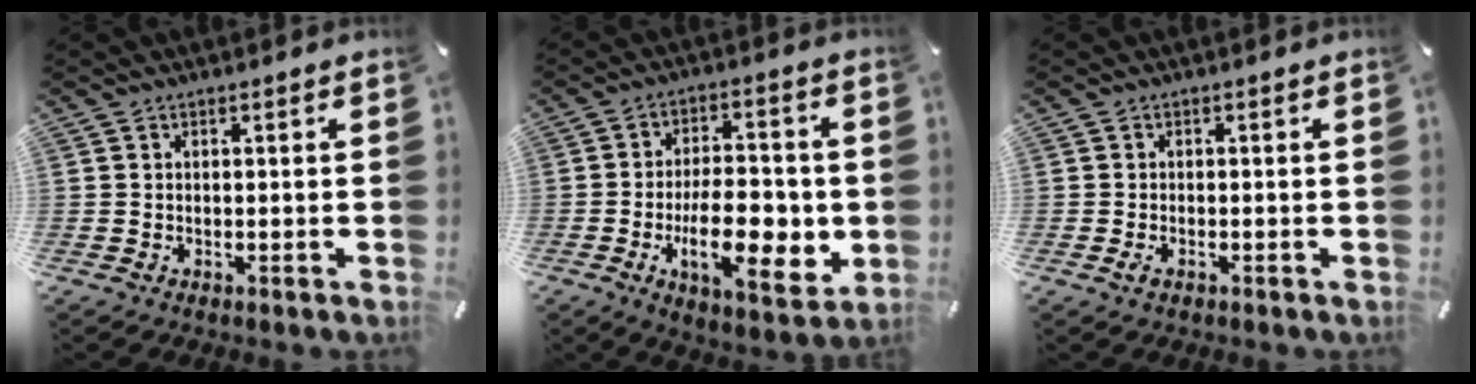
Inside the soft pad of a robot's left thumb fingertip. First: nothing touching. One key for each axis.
{"total": 17.3, "fx": -3.9, "fy": 8.6, "fz": 14.5, "tx": -0.216, "ty": -0.002, "tz": -0.056}
{"total": 1.6, "fx": -0.7, "fy": 0.8, "fz": 1.2, "tx": -0.021, "ty": 0.002, "tz": -0.013}